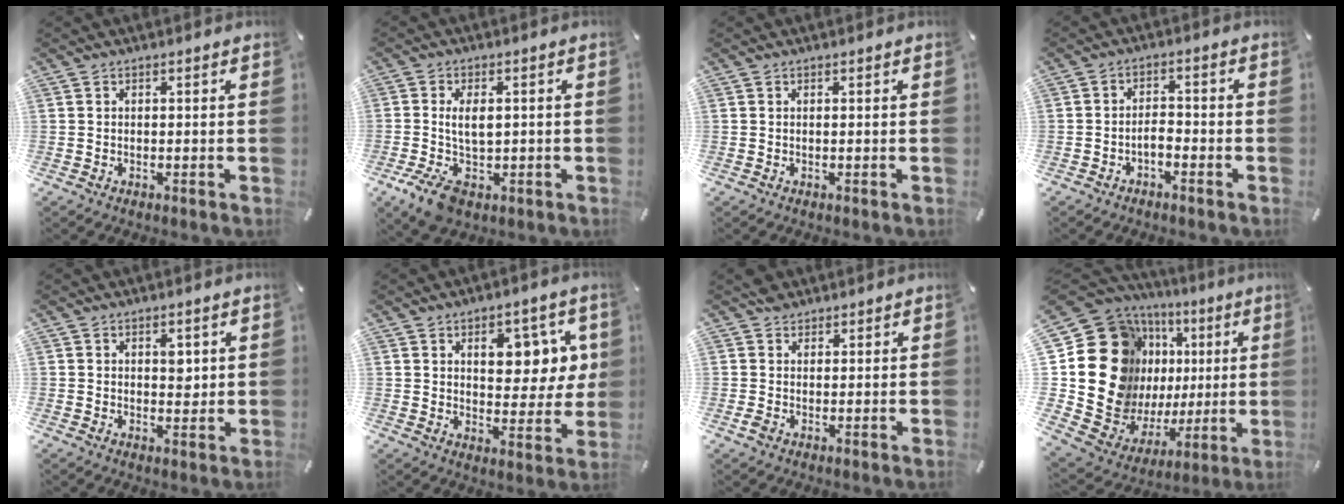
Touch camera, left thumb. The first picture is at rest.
{"total": 9.2, "force": [-0.7, 6.0, 7.0], "torque": [-0.123, -0.003, -0.013]}
{"total": 0.0}
{"total": 2.9, "force": [-1.9, 1.5, 1.7], "torque": [-0.030, 0.012, -0.035]}
{"total": 3.2, "force": [1.3, 2.1, 2.0], "torque": [-0.011, -0.006, 0.014]}
{"total": 9.8, "force": [4.0, 6.4, 6.3], "torque": [-0.074, -0.018, 0.062]}
{"total": 3.4, "force": [1.6, 2.9, 0.8], "torque": [-0.001, 0.000, 0.030]}
{"total": 24.1, "force": [5.3, 19.0, 13.8], "torque": [-0.232, -0.056, 0.125]}